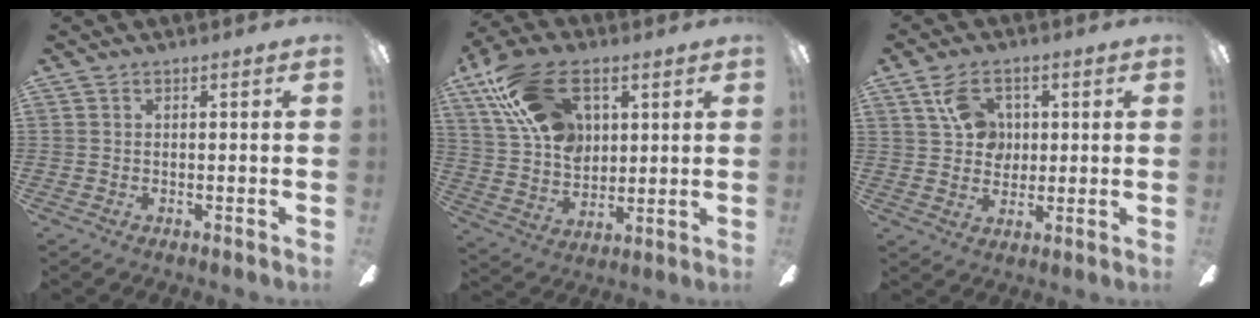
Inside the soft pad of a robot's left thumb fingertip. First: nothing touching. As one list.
[{"total": 19.4, "force": [9.1, 12.0, 12.2], "torque": [-0.246, -0.014, 0.168]}, {"total": 8.9, "force": [3.6, 6.7, 4.8], "torque": [-0.080, 0.009, 0.065]}]